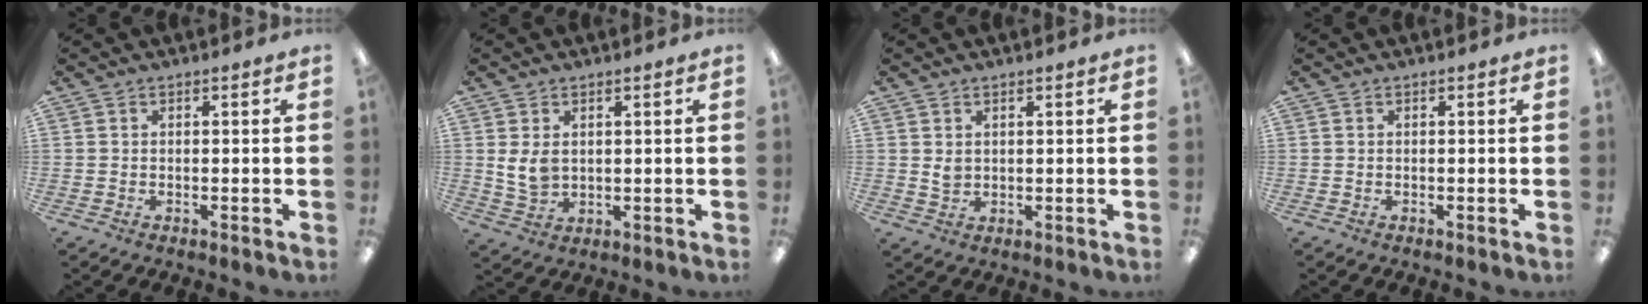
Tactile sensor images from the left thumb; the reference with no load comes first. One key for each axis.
{"total": 5.4, "fx": 1.7, "fy": 3.8, "fz": 3.5, "tx": -0.084, "ty": -0.004, "tz": 0.032}
{"total": 2.4, "fx": 1.3, "fy": 1.7, "fz": 1.0, "tx": -0.013, "ty": -0.002, "tz": 0.023}
{"total": 0.0}